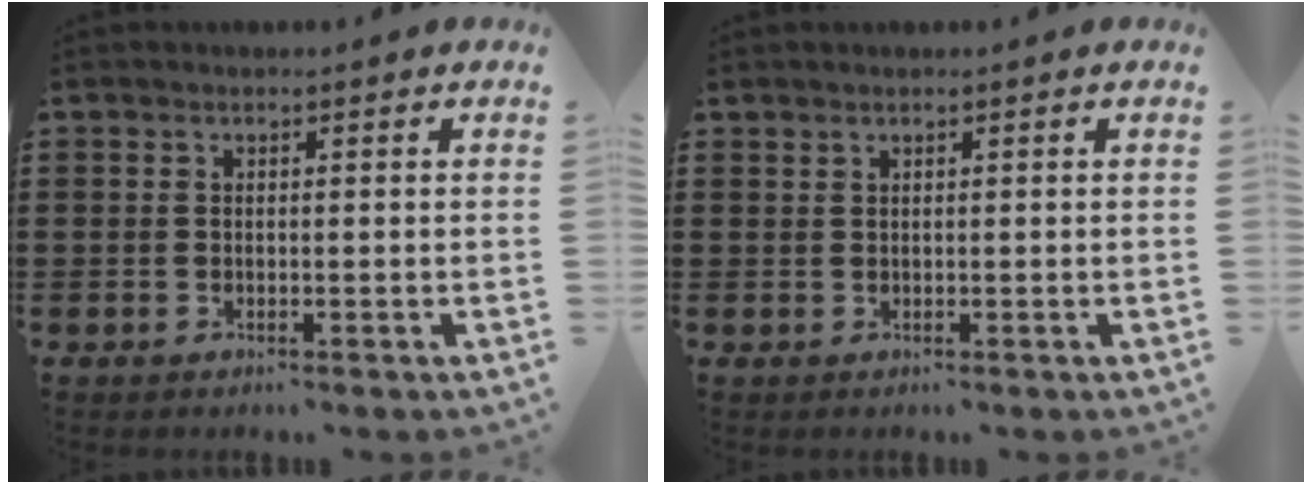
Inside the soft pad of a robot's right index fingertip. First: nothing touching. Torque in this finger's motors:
{"motor_torque": [0.21, 0.27, -0.22, -0.04]}